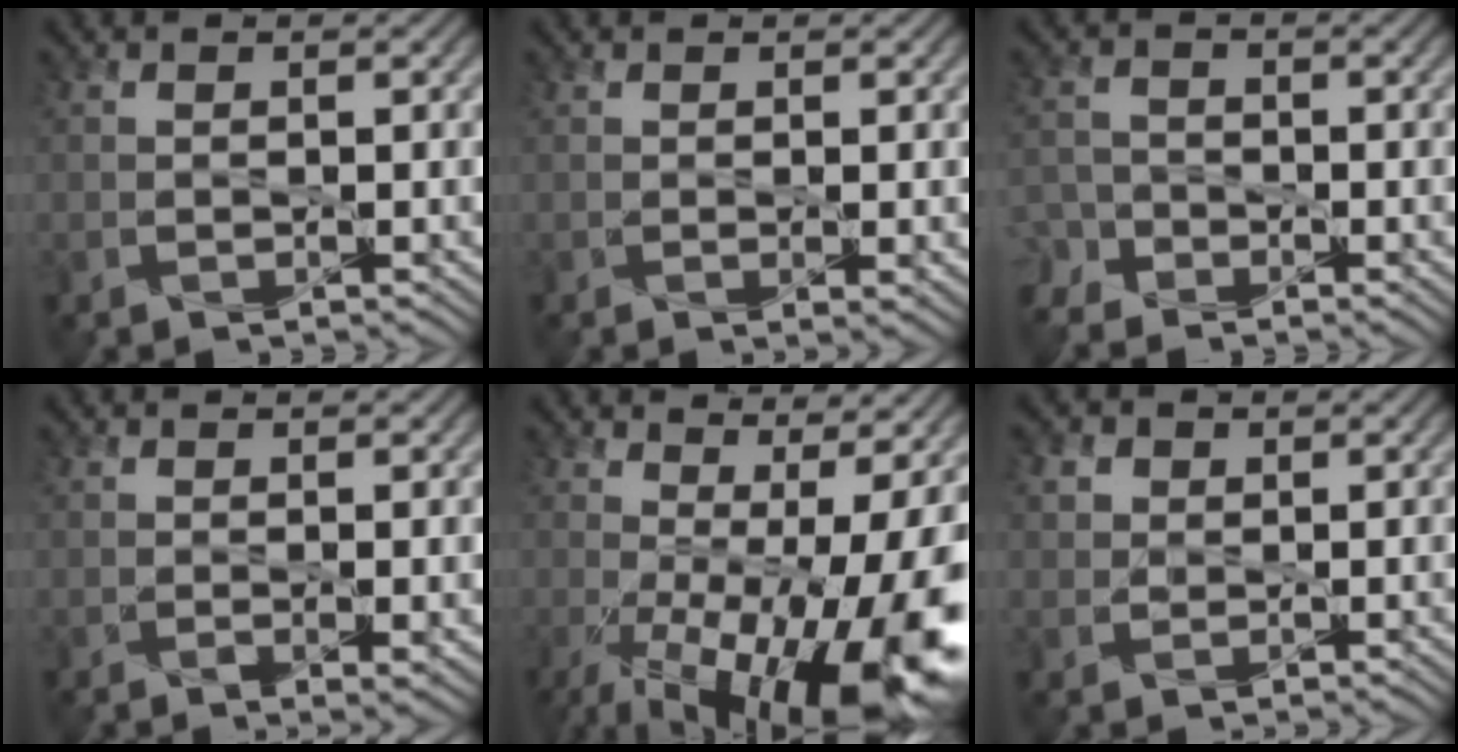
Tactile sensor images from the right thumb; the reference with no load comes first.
{"total": 1.4, "force": [0.1, 0.2, 1.3], "torque": [-0.024, -0.002, 0.003]}
{"total": 3.3, "force": [-2.8, 1.6, 0.8], "torque": [-0.020, -0.008, -0.069]}
{"total": 1.6, "force": [0.0, 0.3, 1.6], "torque": [-0.031, -0.006, 0.003]}
{"total": 19.1, "force": [-3.9, 8.0, 16.8], "torque": [-0.238, -0.041, -0.027]}
{"total": 3.1, "force": [1.5, 2.5, 0.9], "torque": [-0.033, 0.001, 0.030]}